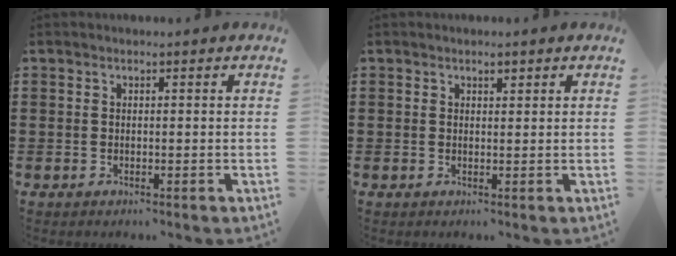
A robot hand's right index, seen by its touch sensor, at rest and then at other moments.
{"total": 1.1, "force": [0.7, 0.7, 0.5], "torque": [-0.004, -0.001, 0.011]}